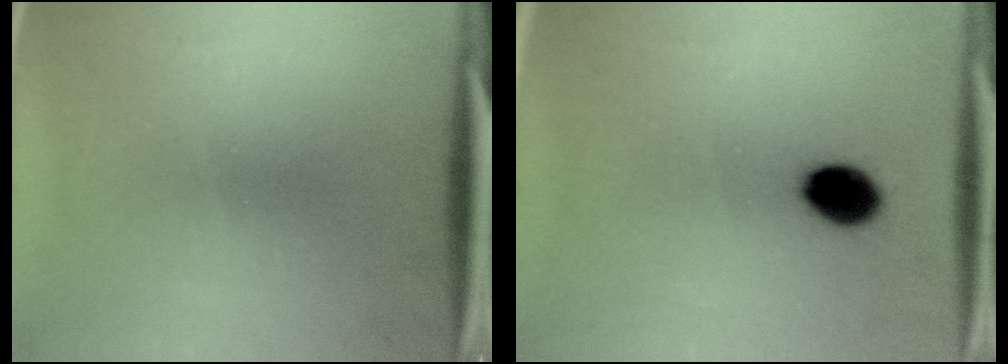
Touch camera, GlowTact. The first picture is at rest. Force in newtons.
{"total": 6.7}